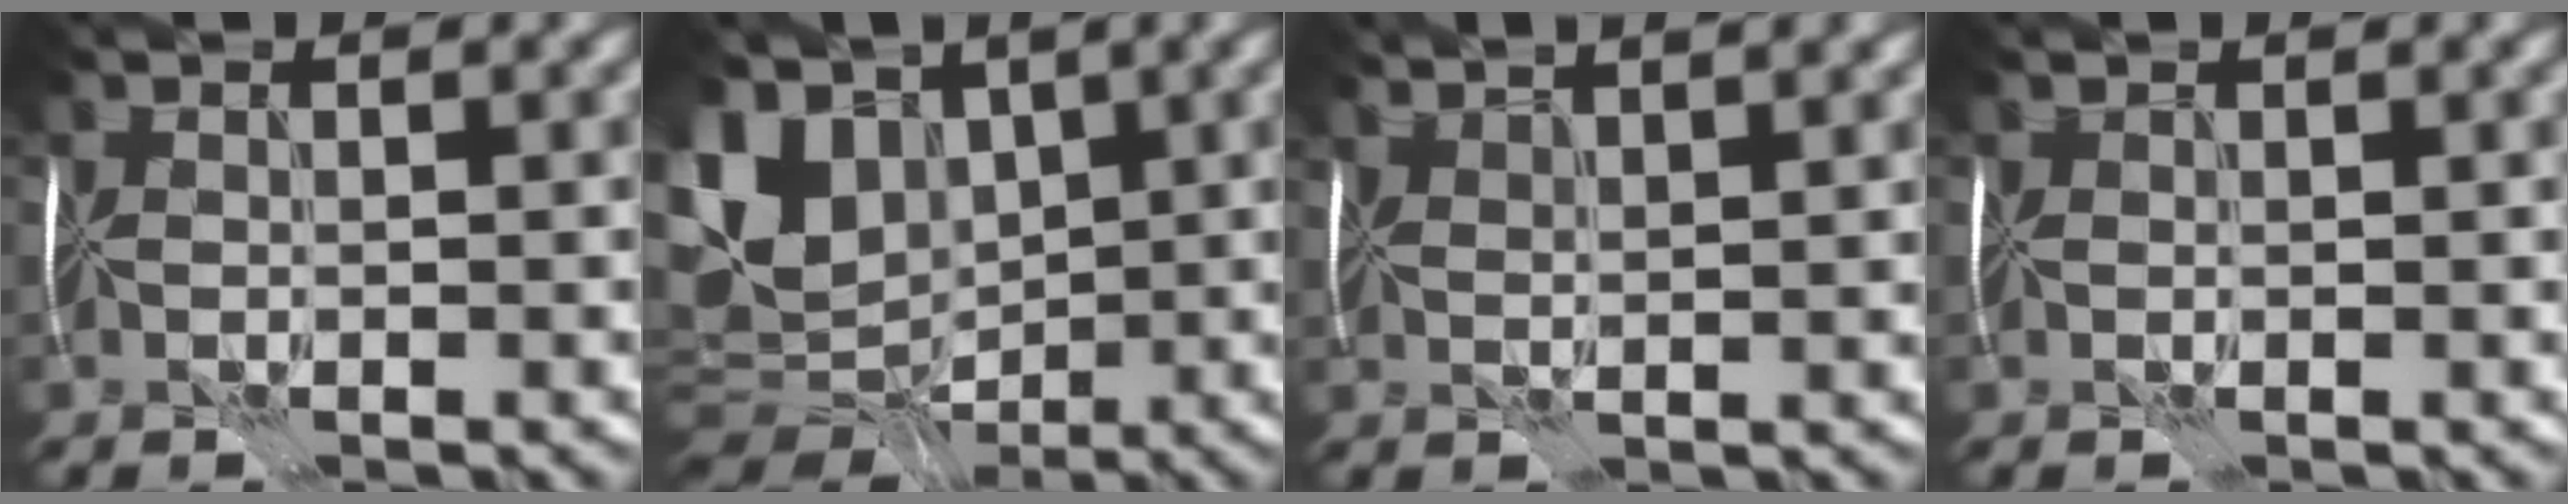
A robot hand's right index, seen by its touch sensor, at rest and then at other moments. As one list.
[{"total": 9.7, "force": [1.6, 7.0, 6.4], "torque": [-0.157, -0.005, 0.030]}, {"total": 5.4, "force": [4.2, 1.5, 3.0], "torque": [-0.029, 0.029, 0.037]}, {"total": 0.6, "force": [0.6, -0.1, 0.1], "torque": [-0.001, -0.001, 0.003]}]